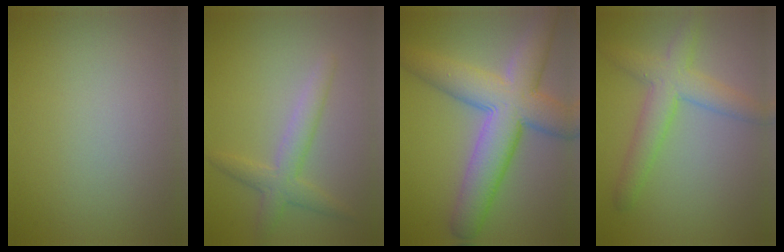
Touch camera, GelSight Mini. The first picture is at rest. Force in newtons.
{"total": 3.0, "press": 3.0, "slide": 0.1}
{"total": 9.4, "press": 9.4, "slide": 0.5}
{"total": 4.3, "press": 4.3, "slide": 0.1}